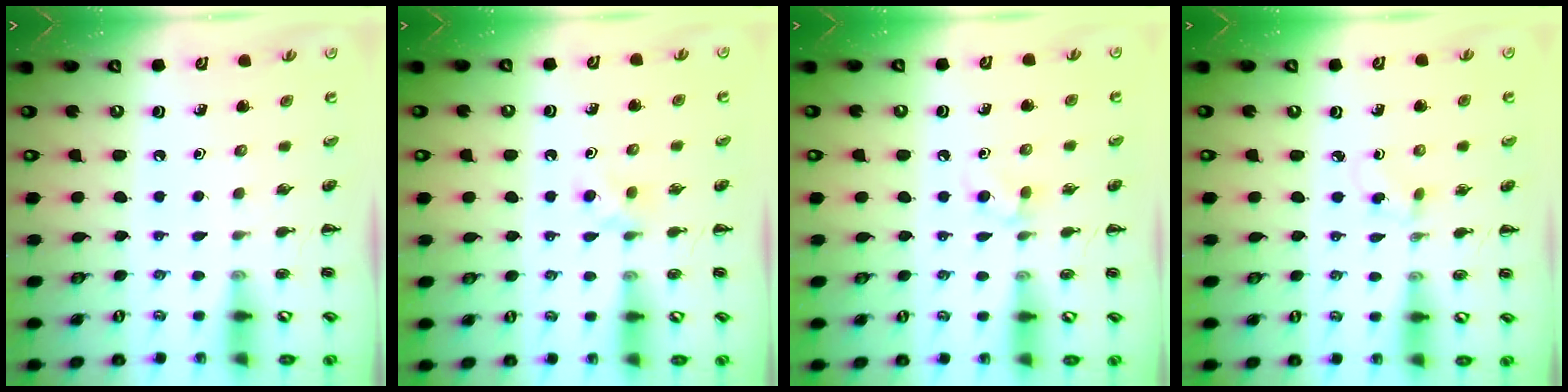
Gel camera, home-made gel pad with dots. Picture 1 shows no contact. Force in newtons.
{"total": 3.1, "press": 2.8, "slide": 1.2}
{"total": 4.8, "press": 4.5, "slide": 1.7}
{"total": 2.6, "press": 2.4, "slide": 1.0}